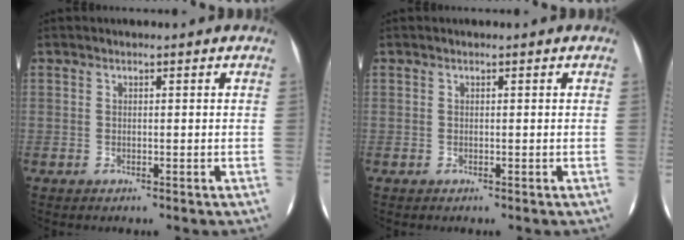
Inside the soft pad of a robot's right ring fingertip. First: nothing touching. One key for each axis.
{"total": 0.0}